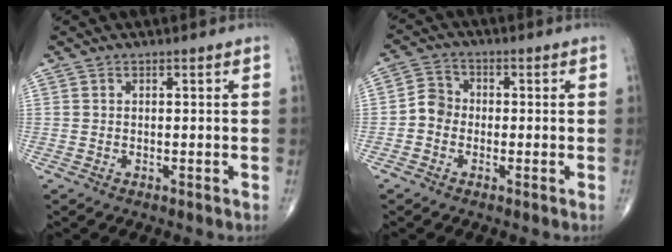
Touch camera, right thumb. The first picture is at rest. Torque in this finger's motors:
{"motor_torque": [-0.01, -0.04, 0.44, -0.14, 0.01]}